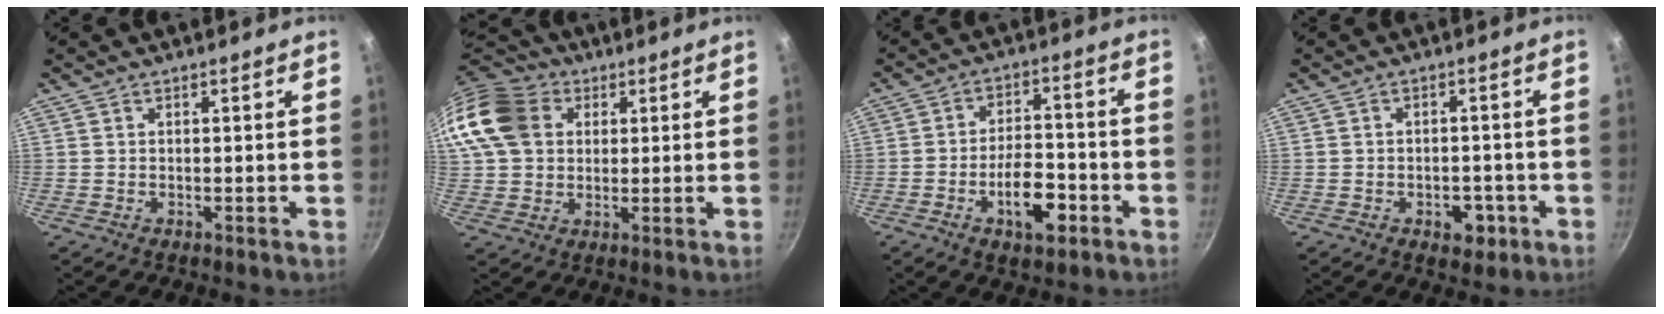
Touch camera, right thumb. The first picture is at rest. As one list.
[{"total": 17.7, "force": [5.2, 14.0, 9.4], "torque": [-0.199, 0.023, 0.087]}, {"total": 10.0, "force": [-4.2, 4.9, 7.7], "torque": [-0.104, 0.030, -0.069]}, {"total": 4.9, "force": [-2.0, 3.3, 3.0], "torque": [-0.022, 0.013, -0.020]}]